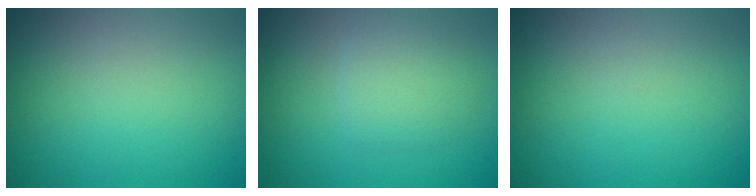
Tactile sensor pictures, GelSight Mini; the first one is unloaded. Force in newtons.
{"total": 2.3, "press": 2.3, "slide": 0.1}
{"total": 0.0}